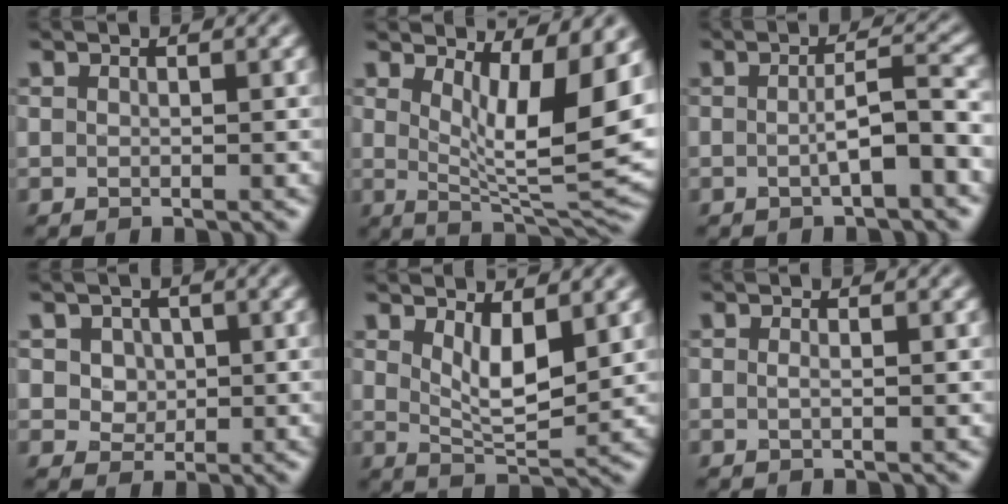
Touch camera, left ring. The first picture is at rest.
{"total": 9.8, "force": [3.2, 2.8, 8.8], "torque": [-0.135, -0.012, 0.058]}
{"total": 3.6, "force": [-0.8, 0.7, 3.4], "torque": [-0.056, 0.010, -0.016]}
{"total": 3.7, "force": [1.4, 3.0, 1.6], "torque": [-0.030, 0.008, 0.021]}
{"total": 4.0, "force": [1.6, 1.4, 3.4], "torque": [-0.065, -0.013, 0.033]}
{"total": 0.6, "force": [0.0, 0.1, 0.6], "torque": [-0.013, 0.000, -0.001]}